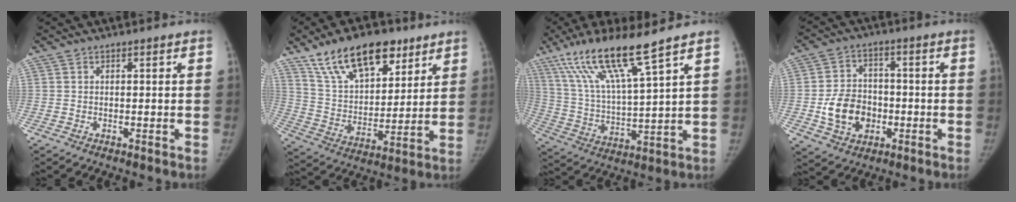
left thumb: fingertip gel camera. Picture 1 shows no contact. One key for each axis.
{"total": 19.7, "fx": 12.6, "fy": 9.7, "fz": 11.6, "tx": -0.154, "ty": -0.041, "tz": 0.226}
{"total": 16.1, "fx": 10.6, "fy": 1.4, "fz": 12.1, "tx": -0.230, "ty": -0.043, "tz": 0.208}
{"total": 10.6, "fx": -2.3, "fy": 8.3, "fz": 6.2, "tx": -0.082, "ty": 0.017, "tz": -0.037}